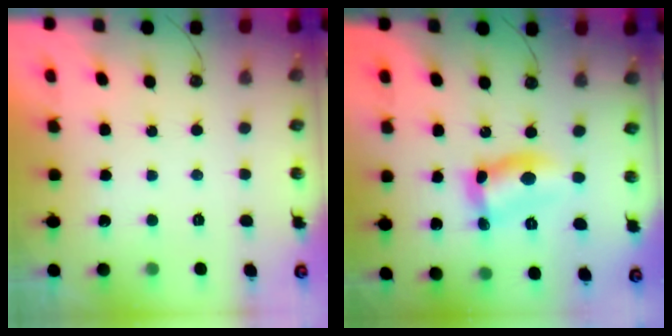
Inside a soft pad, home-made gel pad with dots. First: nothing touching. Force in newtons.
{"total": 10.3, "press": 10.3, "slide": 1.1}